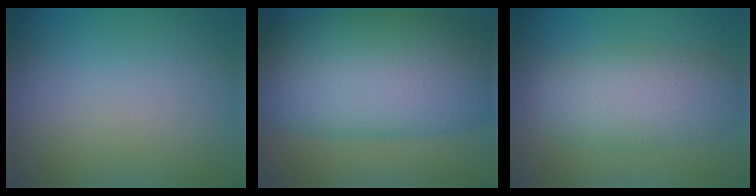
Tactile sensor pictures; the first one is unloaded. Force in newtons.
{"total": 13.4, "press": 13.4, "slide": 0.0}
{"total": 5.7, "press": 5.7, "slide": 0.1}